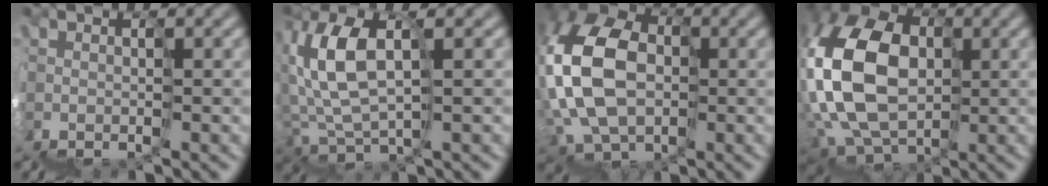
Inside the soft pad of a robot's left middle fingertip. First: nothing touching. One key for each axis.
{"total": 5.1, "fx": 3.8, "fy": 2.0, "fz": 2.8, "tx": -0.074, "ty": 0.045, "tz": 0.055}
{"total": 10.9, "fx": 2.1, "fy": 8.1, "fz": 7.1, "tx": -0.153, "ty": 0.036, "tz": 0.009}
{"total": 11.1, "fx": 2.7, "fy": 8.1, "fz": 7.1, "tx": -0.161, "ty": 0.051, "tz": 0.021}